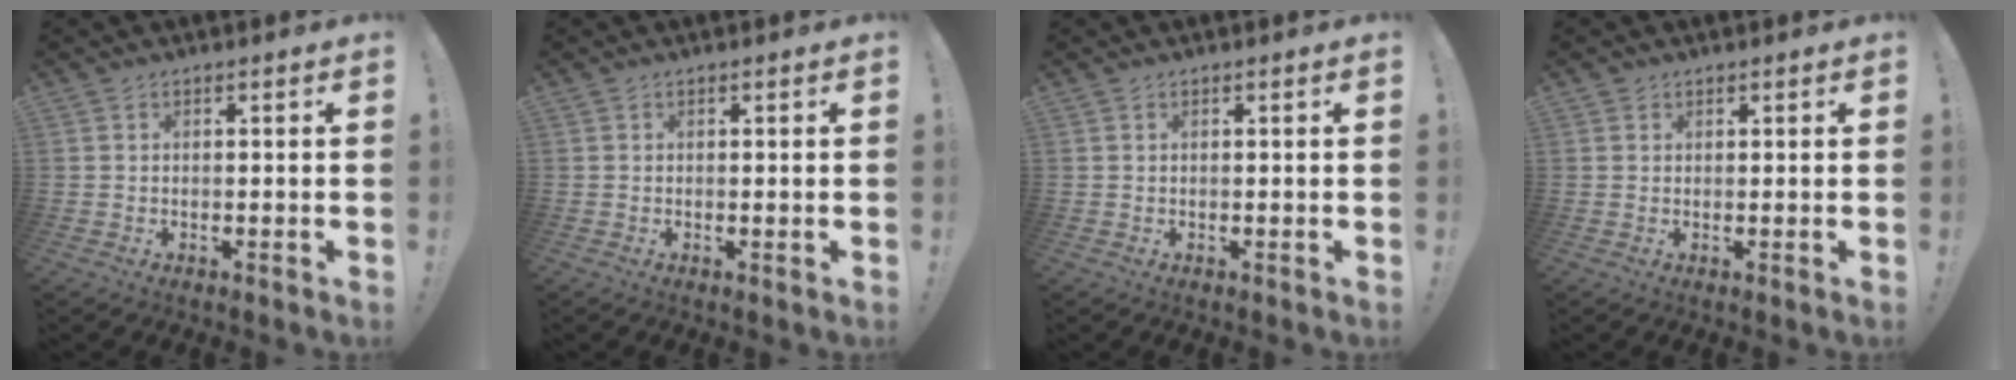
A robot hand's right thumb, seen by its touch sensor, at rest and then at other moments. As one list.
[{"total": 0.0}, {"total": 0.0}, {"total": 0.9, "force": [0.7, 0.5, 0.2], "torque": [-0.003, 0.000, 0.014]}]